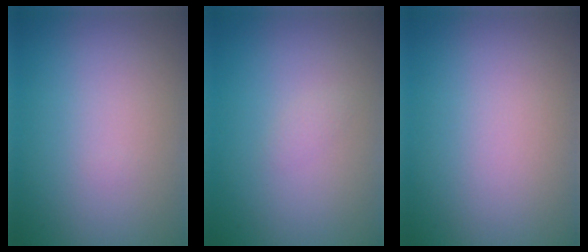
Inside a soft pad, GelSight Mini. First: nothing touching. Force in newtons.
{"total": 0.7, "press": 0.7, "slide": 0.1}
{"total": 0.0}